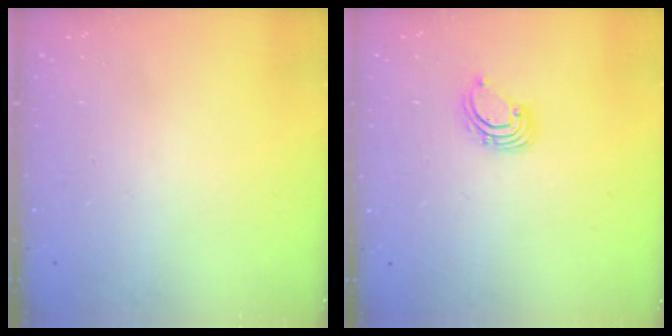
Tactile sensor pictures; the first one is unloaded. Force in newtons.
{"total": 3.1, "press": 3.1, "slide": 0.2}